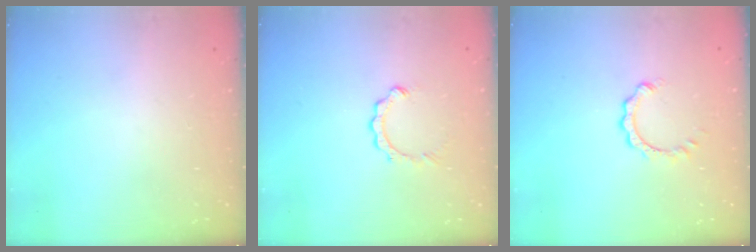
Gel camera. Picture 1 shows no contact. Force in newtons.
{"total": 2.5, "press": 2.4, "slide": 0.4}
{"total": 1.9, "press": 1.9, "slide": 0.2}